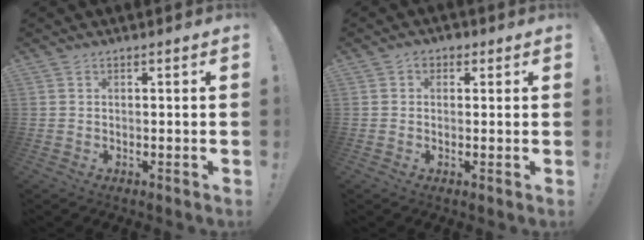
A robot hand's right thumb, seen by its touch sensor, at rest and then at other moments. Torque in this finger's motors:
{"motor_torque": [-0.22, -0.12, 0.24, -0.27, -0.01]}